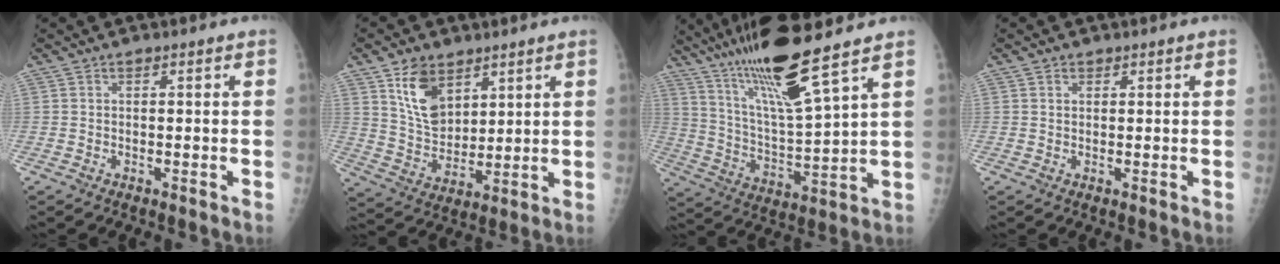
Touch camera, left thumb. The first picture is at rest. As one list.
[{"total": 10.7, "force": [5.8, 6.8, 5.9], "torque": [-0.076, -0.037, 0.118]}, {"total": 16.8, "force": [11.7, 0.9, 12.1], "torque": [-0.209, -0.061, 0.217]}, {"total": 1.2, "force": [0.6, 1.0, 0.3], "torque": [0.005, 0.000, 0.009]}]